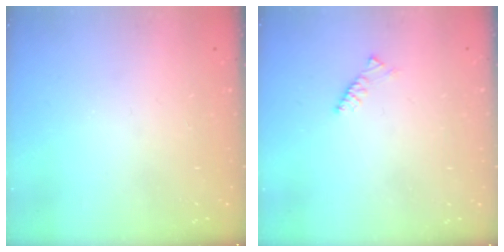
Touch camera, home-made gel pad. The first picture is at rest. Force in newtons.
{"total": 2.4, "press": 2.3, "slide": 0.6}